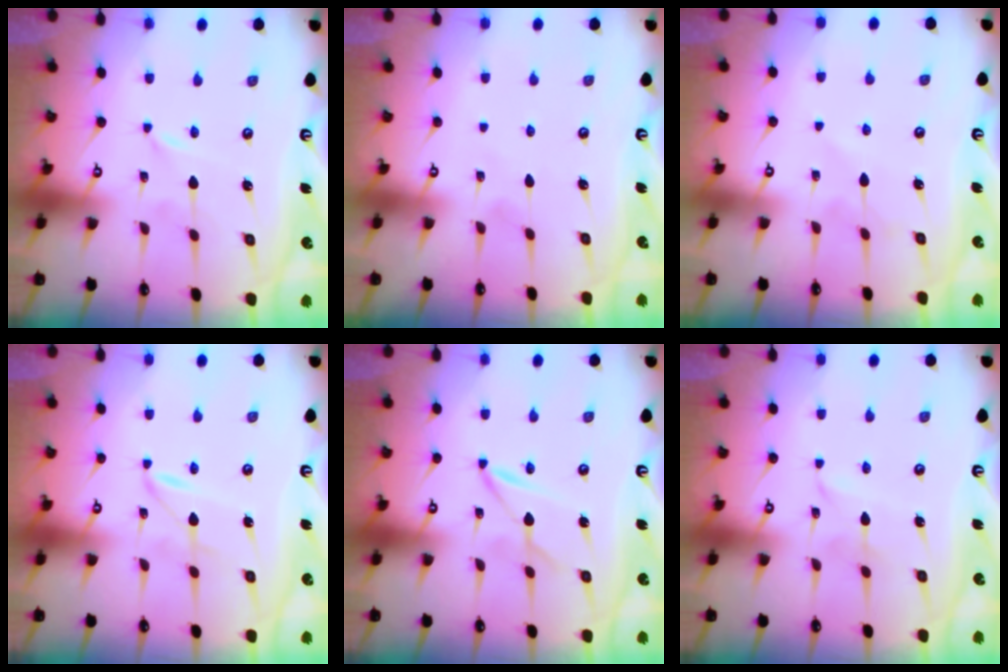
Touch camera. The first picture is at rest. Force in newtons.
{"total": 2.4, "press": 2.4, "slide": 0.2}
{"total": 5.2, "press": 5.1, "slide": 0.5}
{"total": 1.9, "press": 1.9, "slide": 0.1}
{"total": 2.0, "press": 2.0, "slide": 0.1}
{"total": 2.9, "press": 2.9, "slide": 0.3}